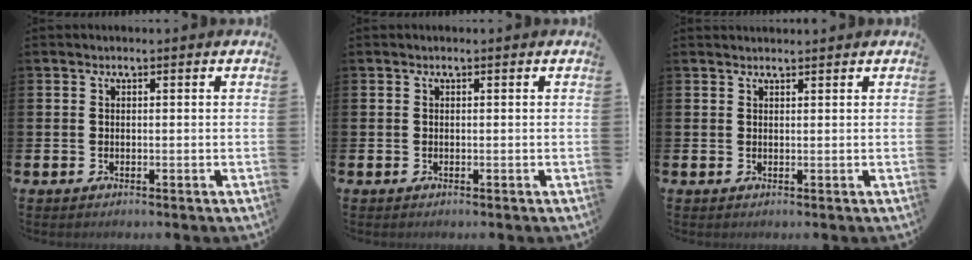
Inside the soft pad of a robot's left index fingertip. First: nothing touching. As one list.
[{"total": 0.0}, {"total": 0.9, "force": [0.9, 0.0, 0.1], "torque": [0.007, -0.003, 0.016]}]